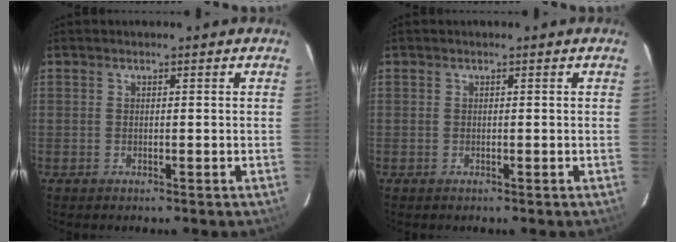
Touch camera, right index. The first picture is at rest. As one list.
[{"total": 0.0}]